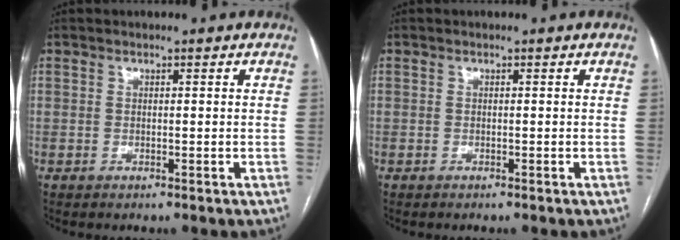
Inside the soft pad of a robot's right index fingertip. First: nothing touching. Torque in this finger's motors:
{"motor_torque": [-0.19, -0.20, -0.23, -0.06]}